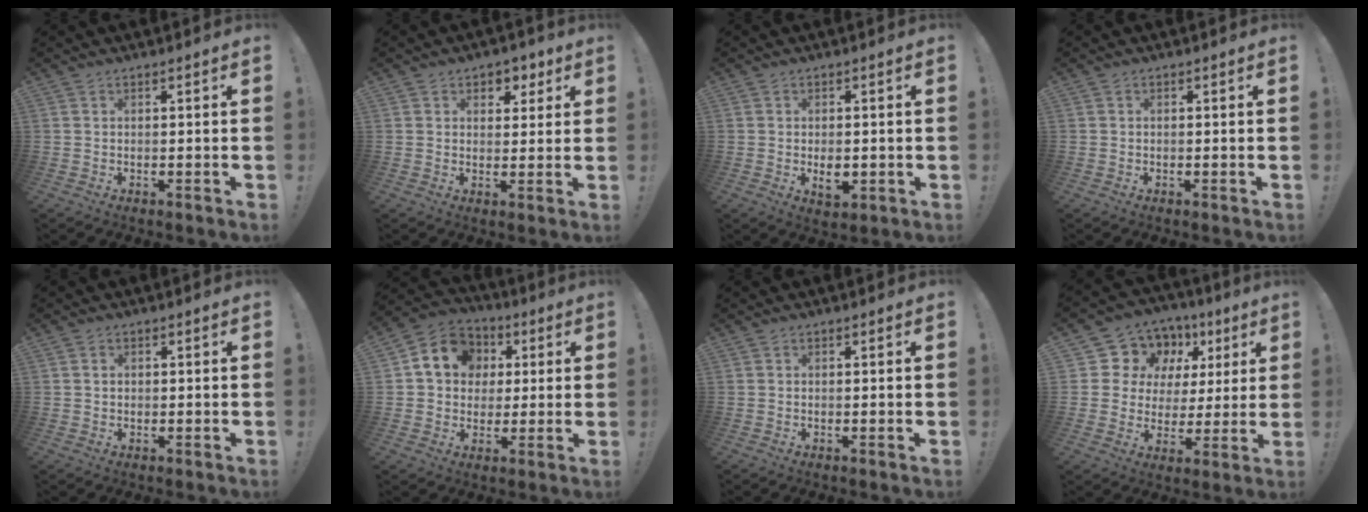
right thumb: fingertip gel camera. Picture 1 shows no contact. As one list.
[{"total": 5.0, "force": [2.5, 4.1, 1.5], "torque": [-0.009, -0.015, 0.043]}, {"total": 4.6, "force": [-0.8, 2.7, 3.6], "torque": [-0.049, 0.001, -0.014]}, {"total": 0.0}, {"total": 1.0, "force": [0.2, 0.8, 0.4], "torque": [-0.003, 0.000, 0.002]}, {"total": 12.3, "force": [3.1, 10.7, 5.3], "torque": [-0.073, 0.000, 0.065]}, {"total": 0.0}, {"total": 10.7, "force": [5.4, 8.9, 2.3], "torque": [-0.032, -0.048, 0.114]}]